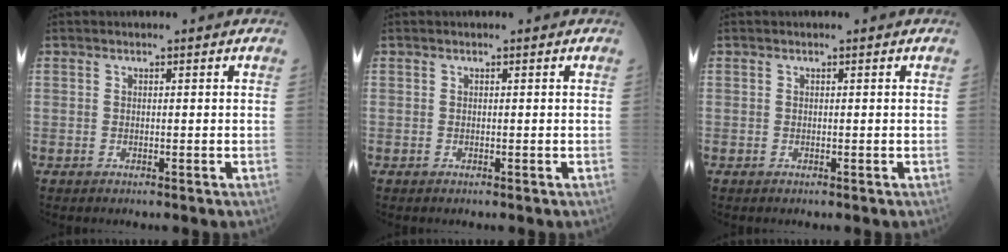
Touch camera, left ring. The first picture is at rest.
{"total": 0.0}
{"total": 0.0}